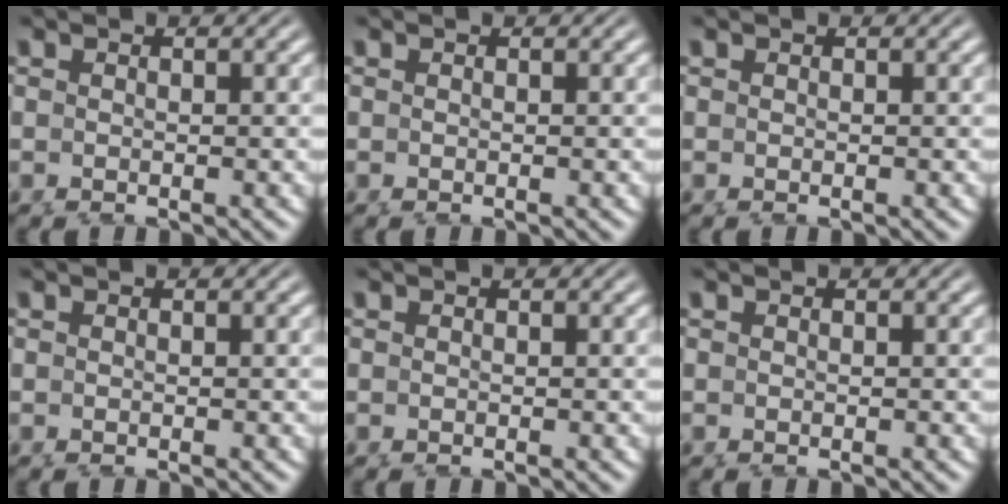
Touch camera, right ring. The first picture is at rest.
{"total": 0.0}
{"total": 0.0}
{"total": 0.0}
{"total": 0.0}
{"total": 0.0}